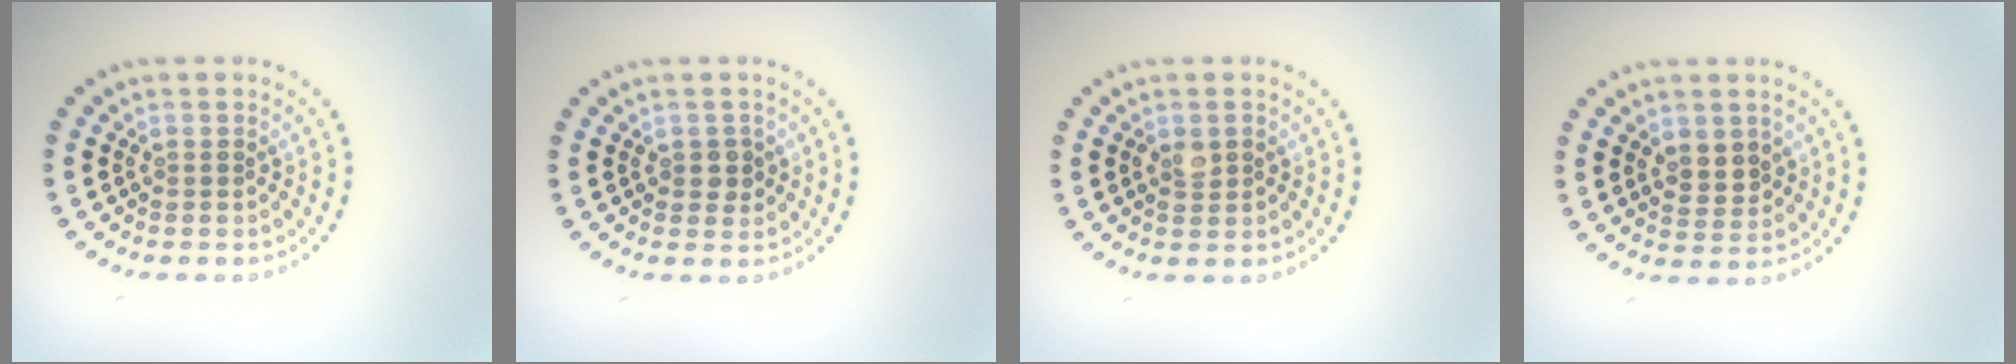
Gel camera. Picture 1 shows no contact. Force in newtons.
{"total": 1.3, "press": 1.3, "slide": 0.3}
{"total": 1.4, "press": 1.4, "slide": 0.1}
{"total": 2.4, "press": 2.3, "slide": 0.6}